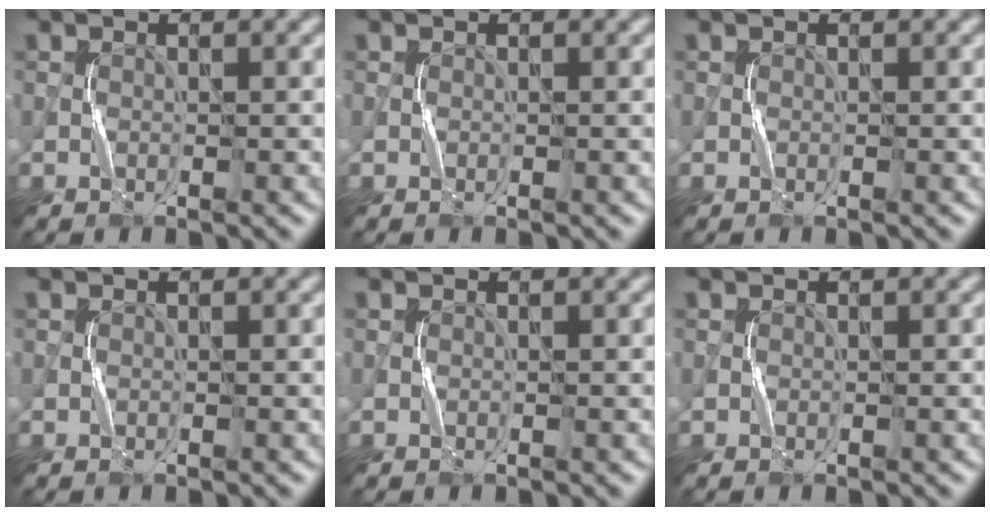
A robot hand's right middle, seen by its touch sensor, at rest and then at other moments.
{"total": 0.0}
{"total": 0.0}
{"total": 0.0}
{"total": 0.0}
{"total": 0.0}